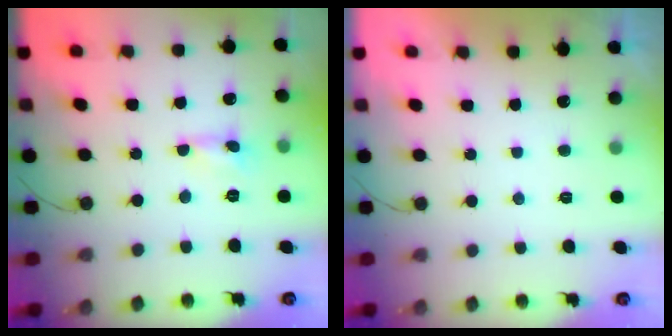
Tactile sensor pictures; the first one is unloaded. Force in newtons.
{"total": 0.0}